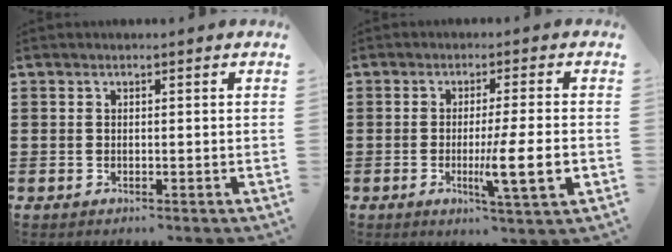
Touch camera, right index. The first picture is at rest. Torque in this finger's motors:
{"motor_torque": [1.92, 0.22, 0.88, 0.21]}